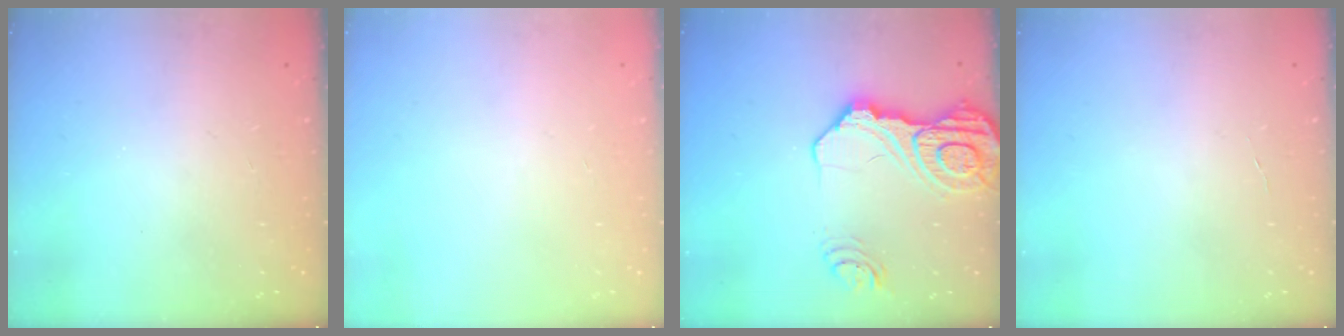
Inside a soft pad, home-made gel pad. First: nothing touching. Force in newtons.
{"total": 0.0}
{"total": 19.8, "press": 19.6, "slide": 2.3}
{"total": 2.1, "press": 2.1, "slide": 0.2}